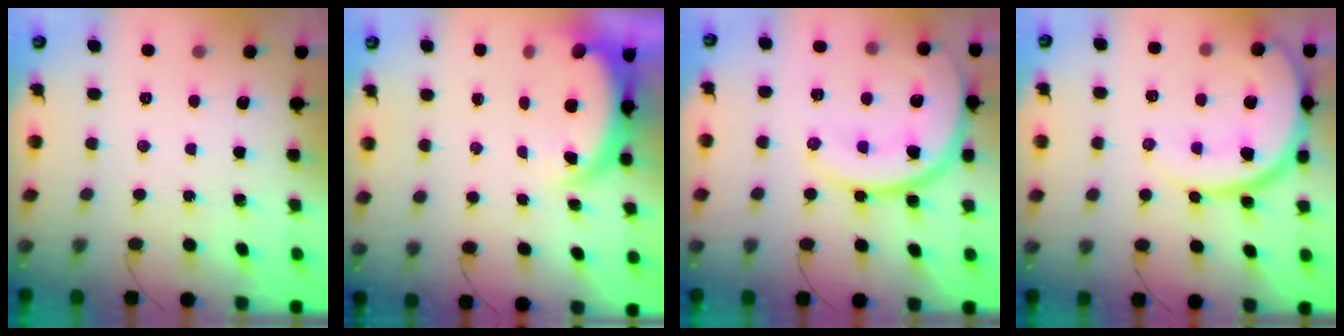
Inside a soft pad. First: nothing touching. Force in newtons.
{"total": 5.3, "press": 5.3, "slide": 0.4}
{"total": 20.0, "press": 19.9, "slide": 1.9}
{"total": 15.2, "press": 15.1, "slide": 1.4}